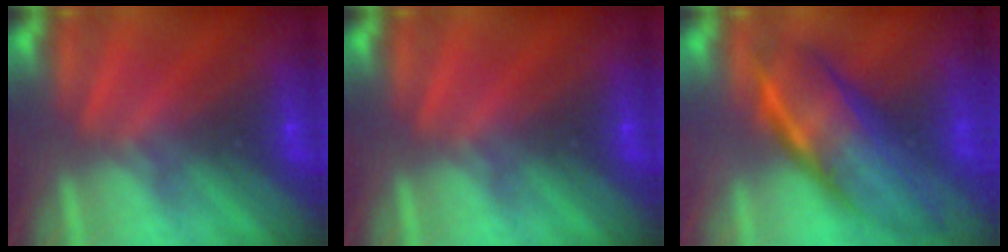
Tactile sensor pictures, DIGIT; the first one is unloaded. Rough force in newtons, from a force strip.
{"total": 0.0}
{"total": 7.0}